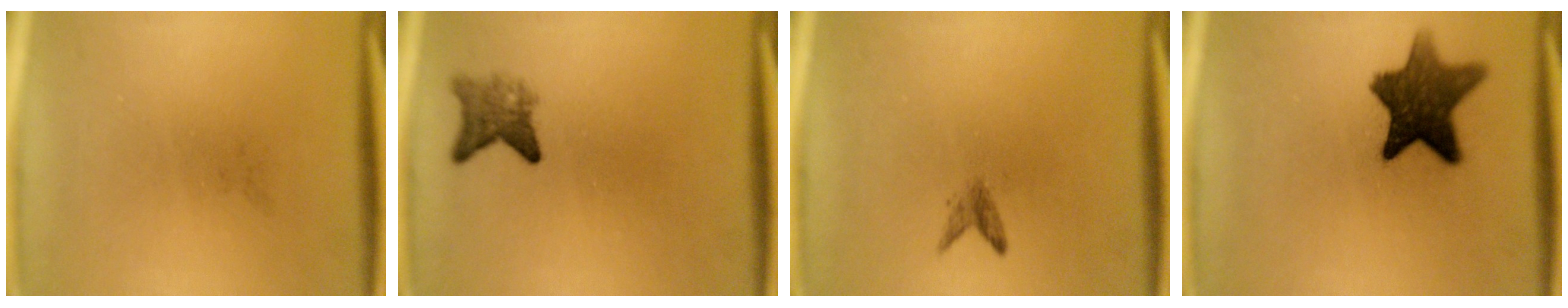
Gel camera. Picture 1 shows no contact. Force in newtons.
{"total": 3.1}
{"total": 1.3}
{"total": 11.0}